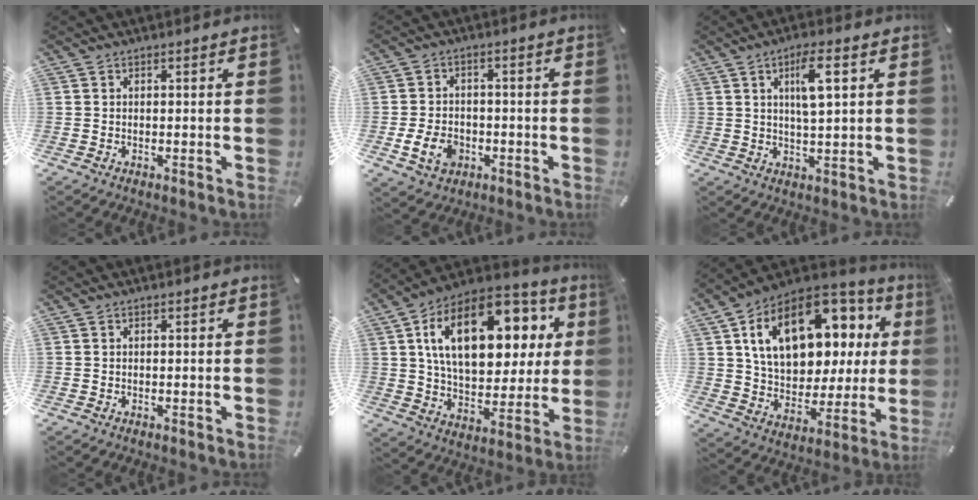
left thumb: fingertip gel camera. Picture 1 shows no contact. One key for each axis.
{"total": 7.2, "fx": -2.4, "fy": 5.5, "fz": 4.0, "tx": -0.082, "ty": 0.007, "tz": -0.044}
{"total": 7.6, "fx": 2.8, "fy": 1.6, "fz": 6.9, "tx": -0.125, "ty": -0.003, "tz": 0.041}
{"total": 0.0}
{"total": 23.5, "fx": 8.5, "fy": 13.2, "fz": 17.4, "tx": -0.303, "ty": -0.024, "tz": 0.138}
{"total": 20.7, "fx": 7.9, "fy": 13.4, "fz": 13.6, "tx": -0.229, "ty": -0.031, "tz": 0.140}